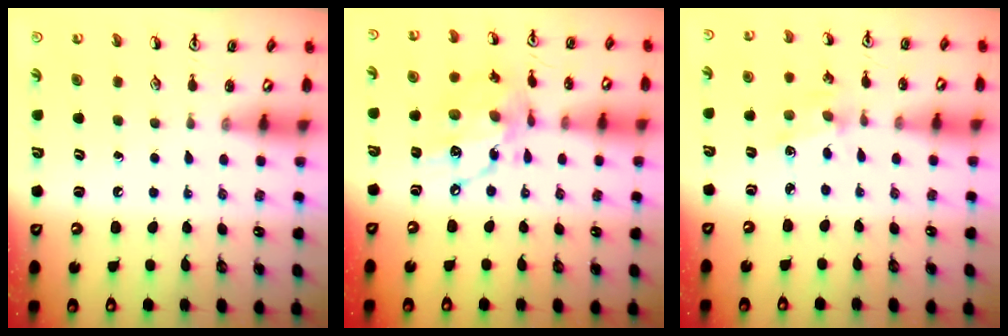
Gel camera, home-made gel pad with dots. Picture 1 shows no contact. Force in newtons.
{"total": 15.2, "press": 15.2, "slide": 0.9}
{"total": 2.7, "press": 2.6, "slide": 0.3}